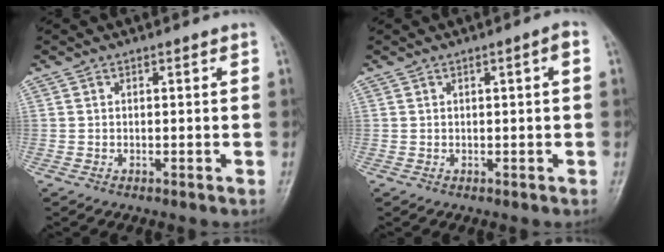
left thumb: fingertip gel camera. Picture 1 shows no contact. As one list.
[{"total": 1.9, "force": [0.4, 0.2, 1.9], "torque": [-0.032, 0.005, 0.006]}]